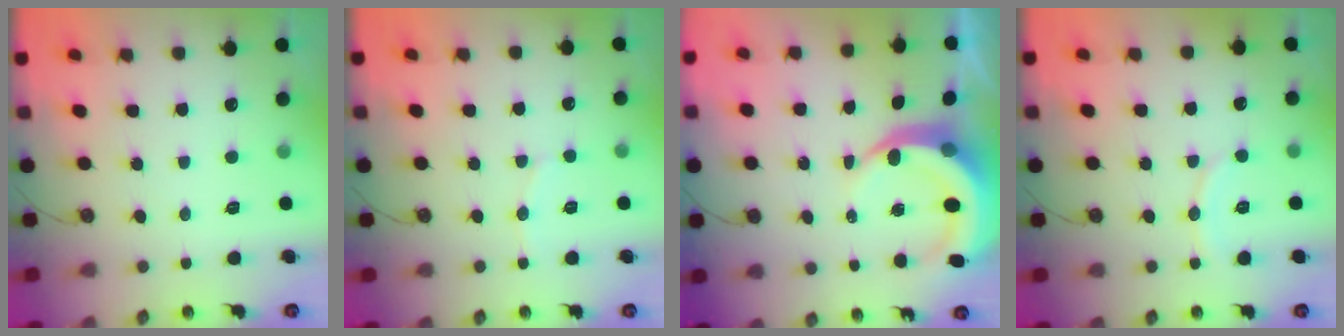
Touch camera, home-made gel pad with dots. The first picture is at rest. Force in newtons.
{"total": 5.4, "press": 5.4, "slide": 0.5}
{"total": 8.7, "press": 8.6, "slide": 1.3}
{"total": 6.3, "press": 6.3, "slide": 0.7}